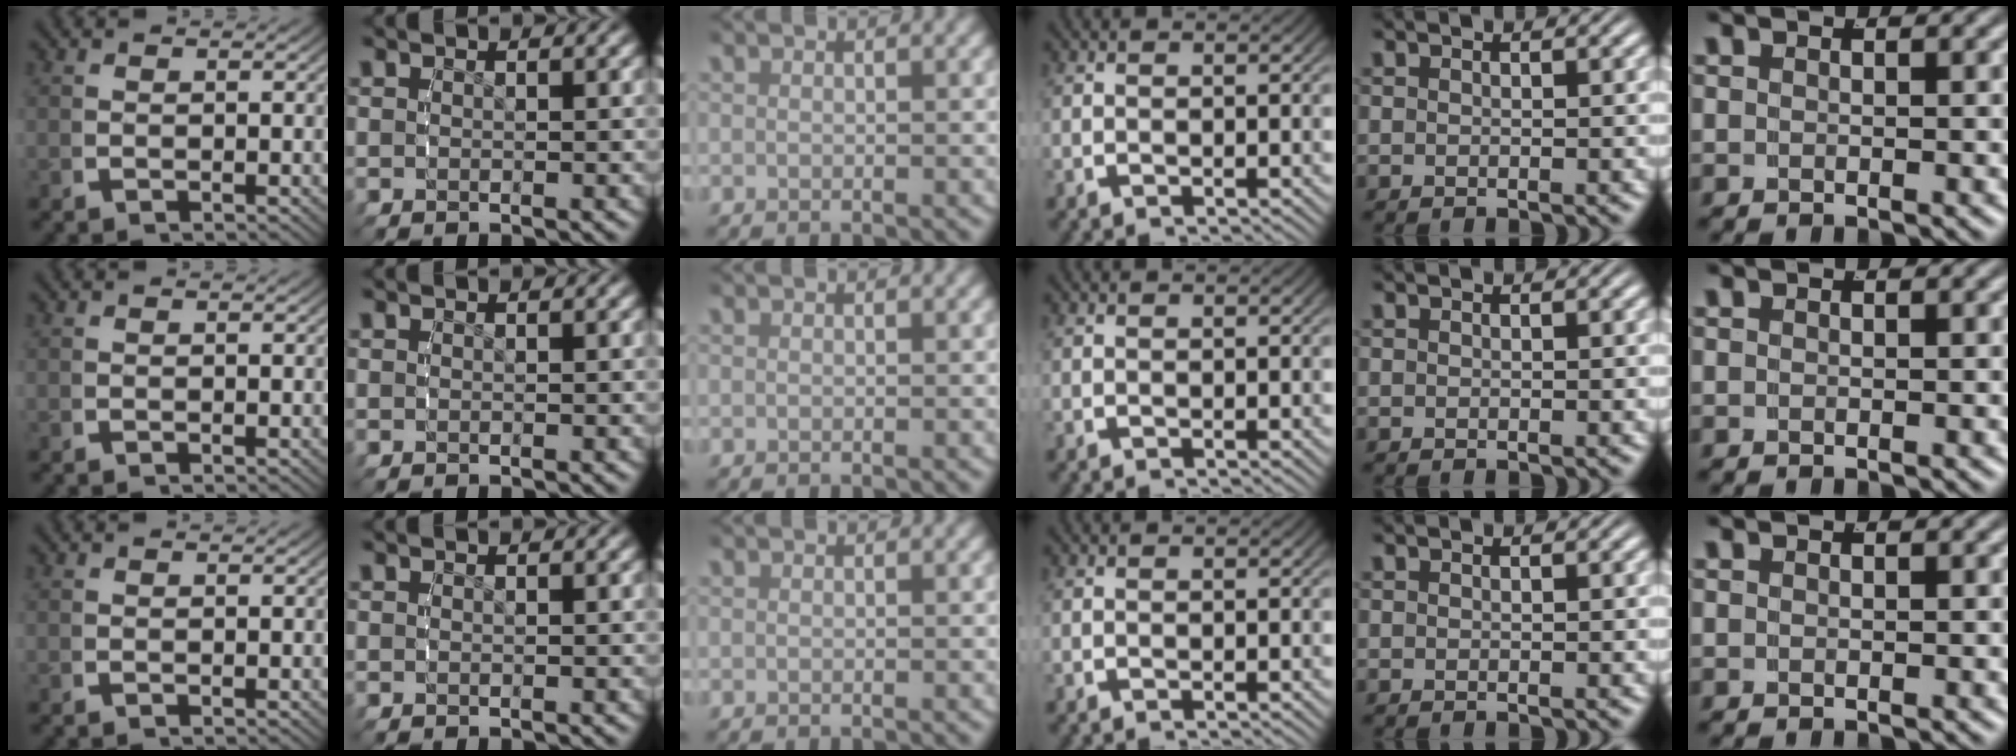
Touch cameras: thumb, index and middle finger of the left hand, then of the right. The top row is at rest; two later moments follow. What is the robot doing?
{"motion": "reach", "object": "string"}